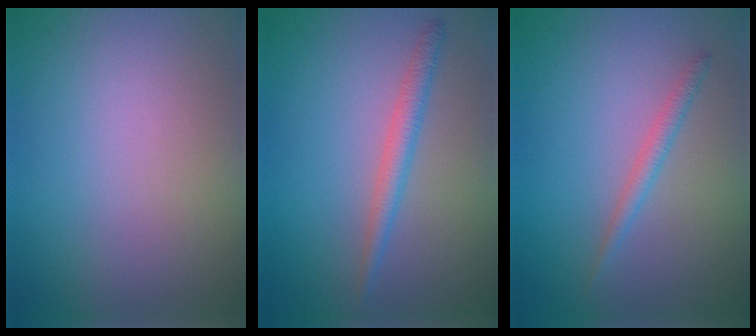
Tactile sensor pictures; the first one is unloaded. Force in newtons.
{"total": 2.0, "press": 2.0, "slide": 0.1}
{"total": 1.3, "press": 1.3, "slide": 0.1}